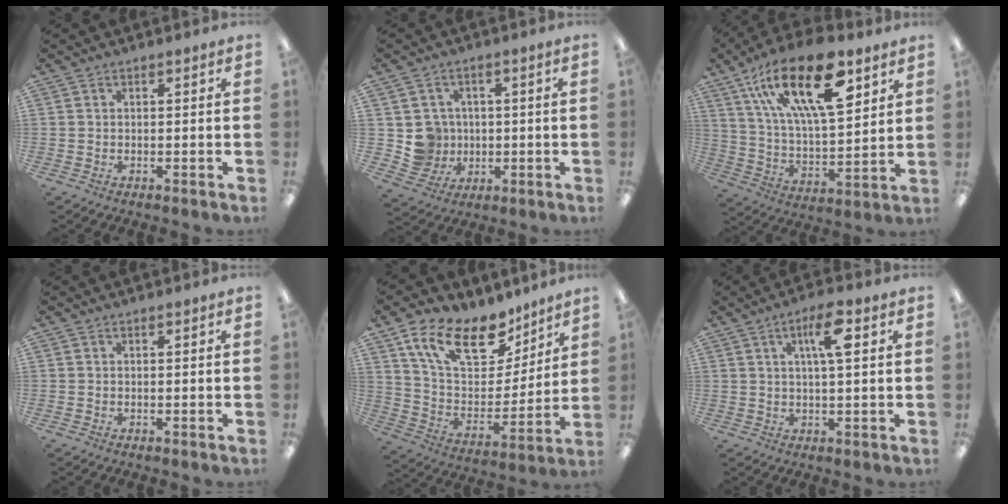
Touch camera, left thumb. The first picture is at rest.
{"total": 7.2, "force": [0.6, 7.1, 0.8], "torque": [-0.031, 0.003, 0.023]}
{"total": 24.8, "force": [12.9, 10.3, 18.4], "torque": [-0.322, -0.063, 0.213]}
{"total": 0.0}
{"total": 19.0, "force": [12.1, 10.0, 10.8], "torque": [-0.197, -0.058, 0.218]}
{"total": 7.9, "force": [3.0, 2.2, 6.9], "torque": [-0.118, -0.002, 0.044]}